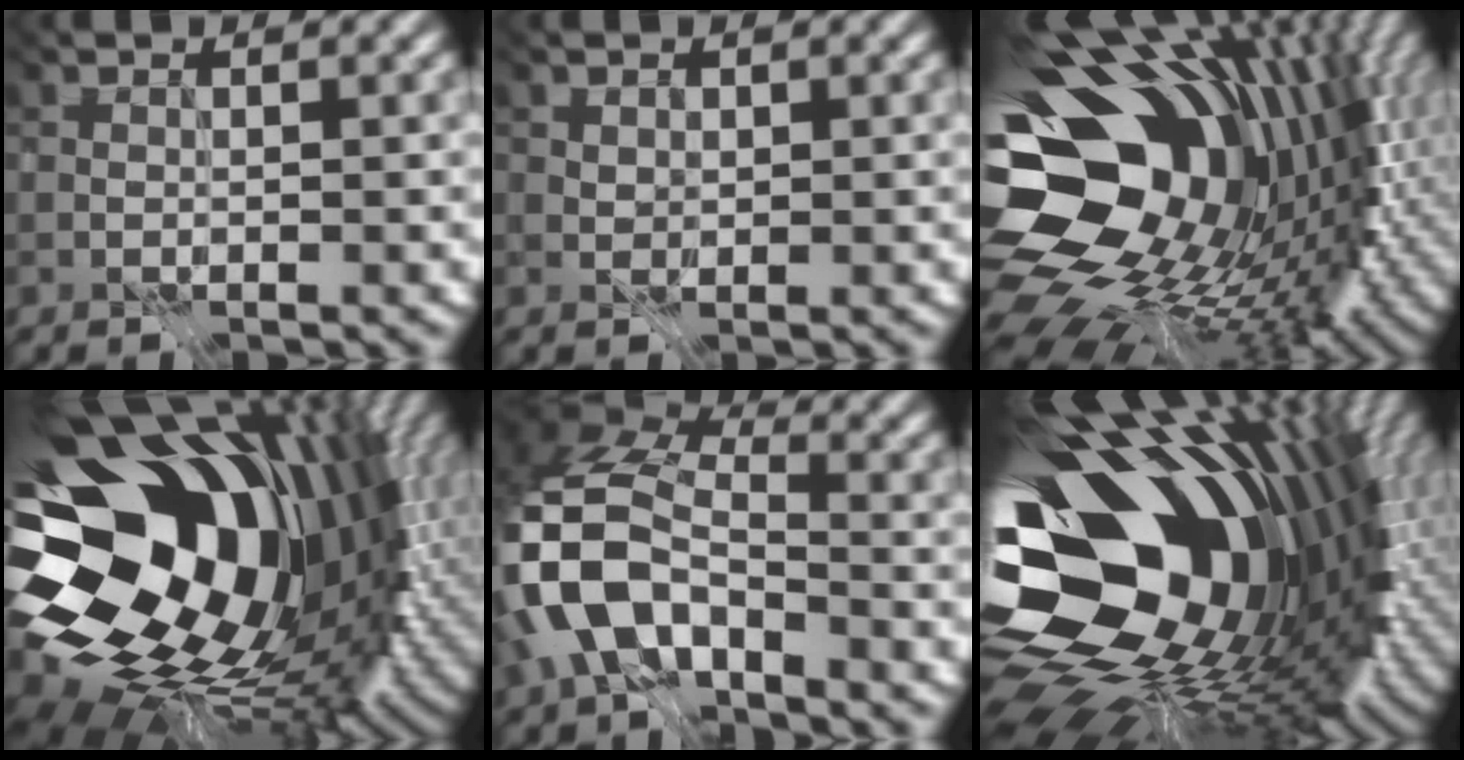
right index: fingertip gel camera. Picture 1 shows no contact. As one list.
[{"total": 1.1, "force": [-0.6, -0.4, -0.8], "torque": [0.006, -0.026, 0.018]}, {"total": 16.6, "force": [-1.1, 11.1, 12.4], "torque": [-0.205, -0.040, 0.026]}, {"total": 18.7, "force": [-1.3, 12.8, 13.7], "torque": [-0.256, -0.066, 0.029]}, {"total": 9.1, "force": [-5.3, 4.2, 6.1], "torque": [-0.150, -0.016, -0.082]}, {"total": 17.8, "force": [-2.5, 10.7, 14.0], "torque": [-0.231, -0.038, -0.023]}]